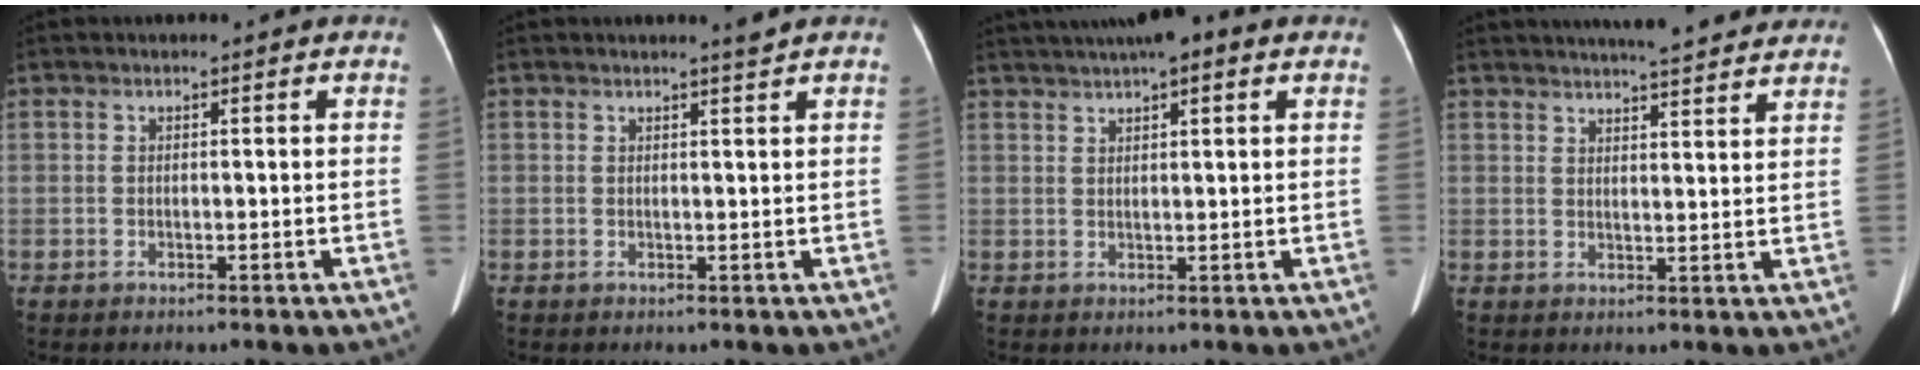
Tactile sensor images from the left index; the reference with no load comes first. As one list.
[{"total": 1.1, "force": [0.9, -0.5, 0.2], "torque": [-0.016, -0.012, 0.020]}, {"total": 10.1, "force": [7.2, 1.8, 6.9], "torque": [-0.112, 0.042, 0.105]}, {"total": 14.5, "force": [12.9, 1.8, 6.4], "torque": [-0.086, 0.021, 0.160]}]